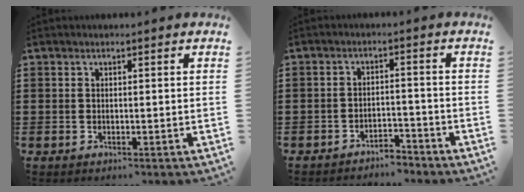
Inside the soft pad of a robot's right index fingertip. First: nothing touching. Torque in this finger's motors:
{"motor_torque": [-0.55, 0.00, -0.75, -0.21]}